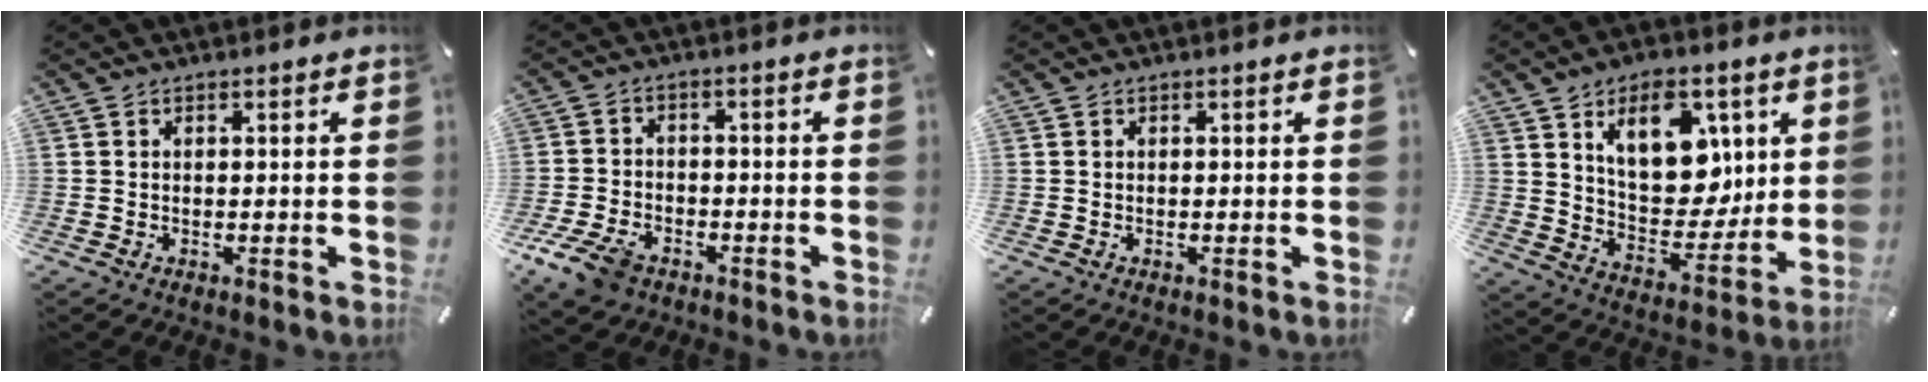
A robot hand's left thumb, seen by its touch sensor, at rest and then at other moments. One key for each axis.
{"total": 7.9, "fx": -4.7, "fy": 5.0, "fz": 3.9, "tx": -0.093, "ty": 0.018, "tz": -0.089}
{"total": 0.0}
{"total": 15.7, "fx": 7.0, "fy": 10.4, "fz": 9.5, "tx": -0.133, "ty": -0.035, "tz": 0.128}